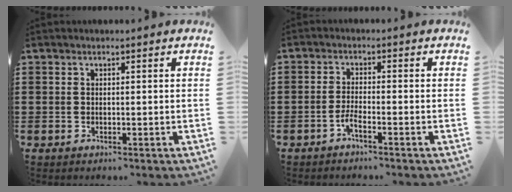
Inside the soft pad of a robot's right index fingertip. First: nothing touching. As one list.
[{"total": 2.1, "force": [-1.4, 0.0, 1.5], "torque": [-0.035, -0.003, -0.028]}]